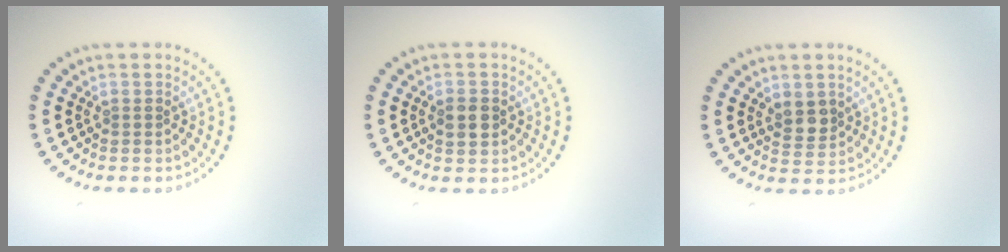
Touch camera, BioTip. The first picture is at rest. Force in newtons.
{"total": 2.5, "press": 2.5, "slide": 0.1}
{"total": 1.9, "press": 1.8, "slide": 0.7}